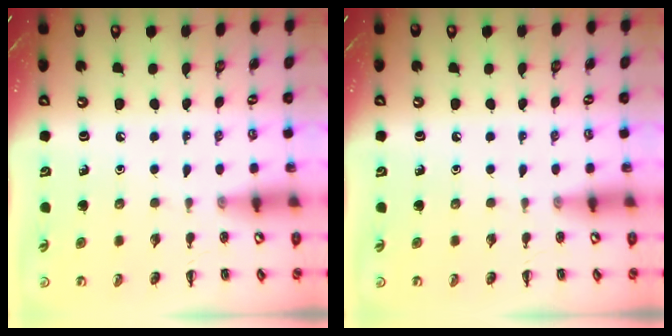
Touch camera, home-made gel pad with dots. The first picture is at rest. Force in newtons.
{"total": 0.0}